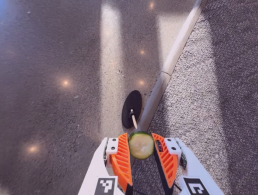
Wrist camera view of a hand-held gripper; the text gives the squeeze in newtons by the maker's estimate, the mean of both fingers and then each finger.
{"total": 6.5, "left": 6.2, "right": 6.7}